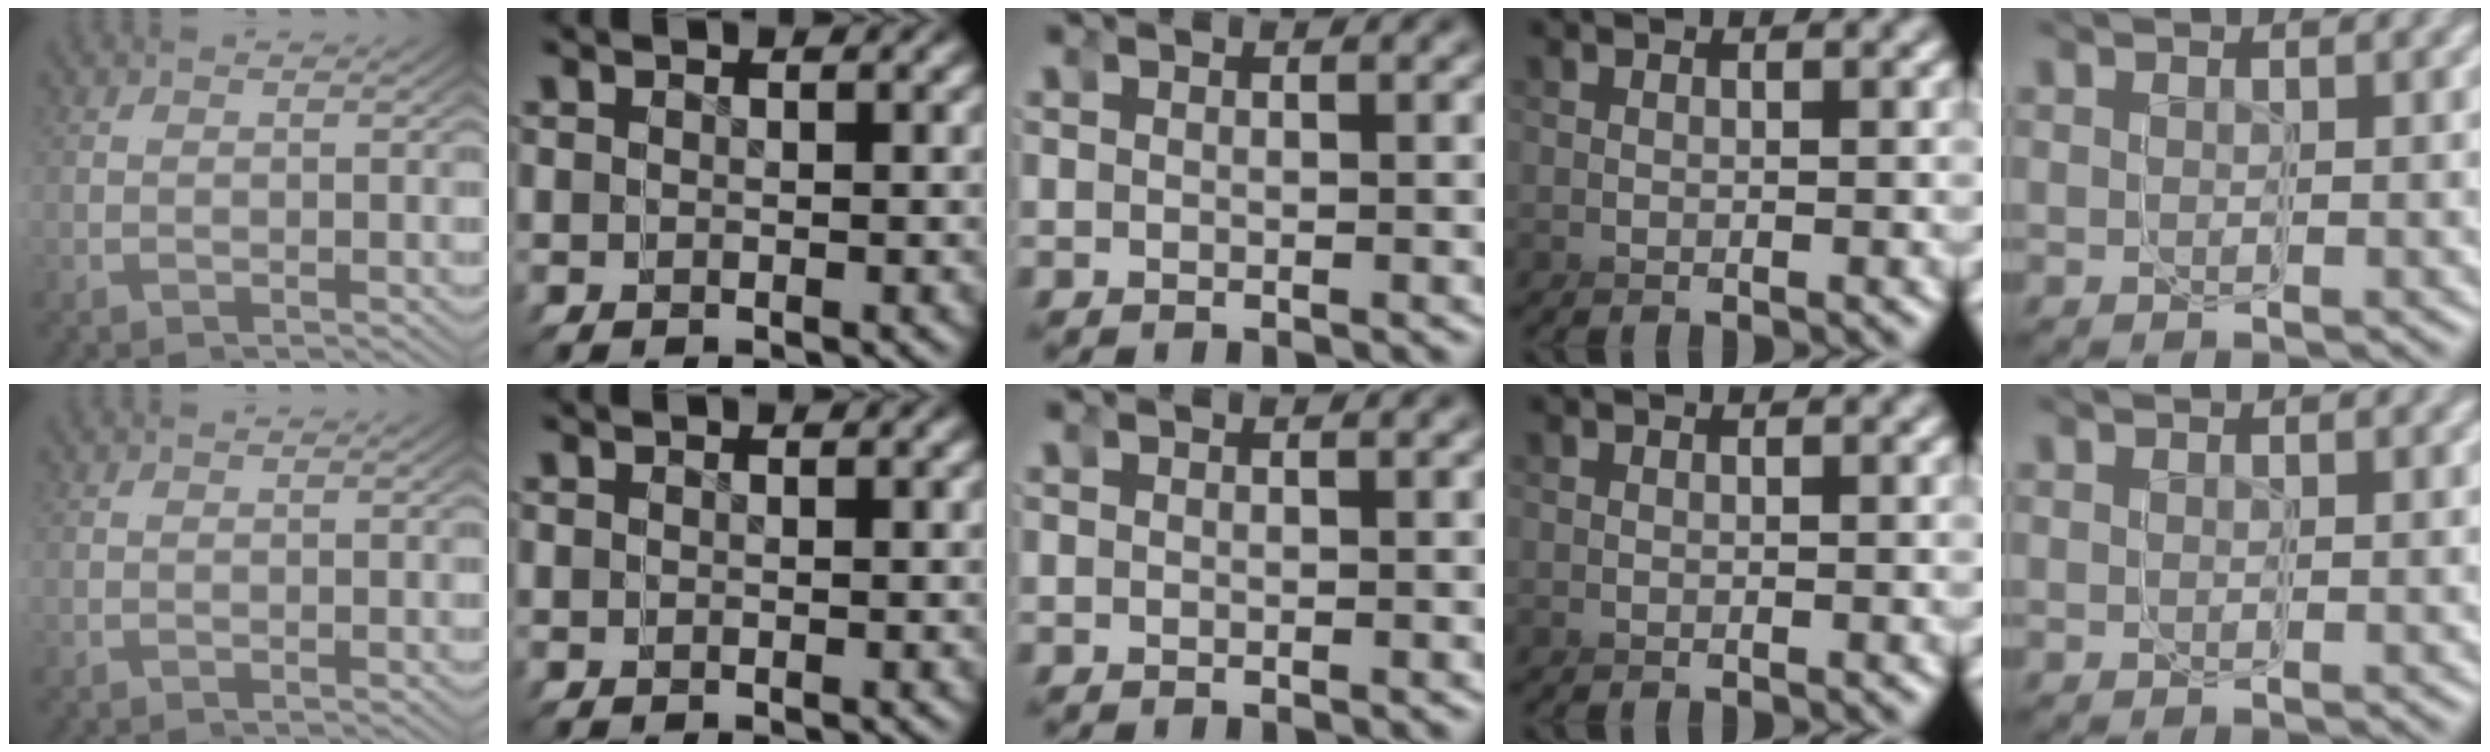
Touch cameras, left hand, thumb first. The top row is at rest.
{}